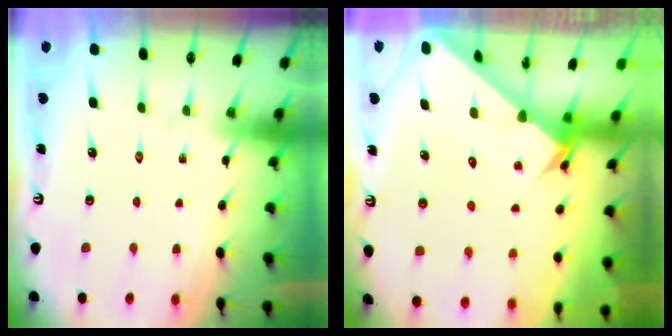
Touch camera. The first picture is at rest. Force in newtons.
{"total": 2.9, "press": 2.9, "slide": 0.1}